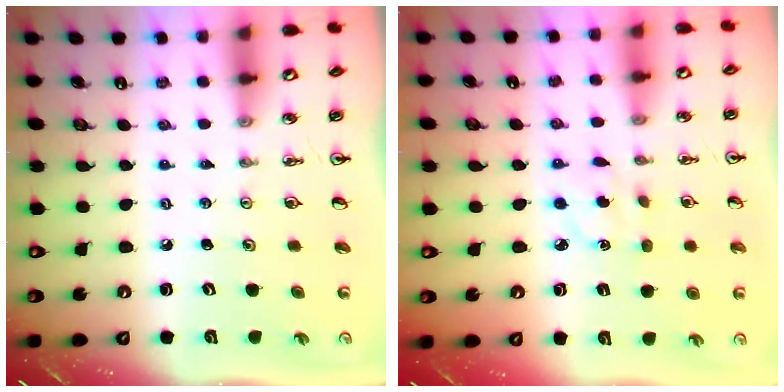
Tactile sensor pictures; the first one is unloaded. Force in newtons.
{"total": 3.4, "press": 3.3, "slide": 0.7}